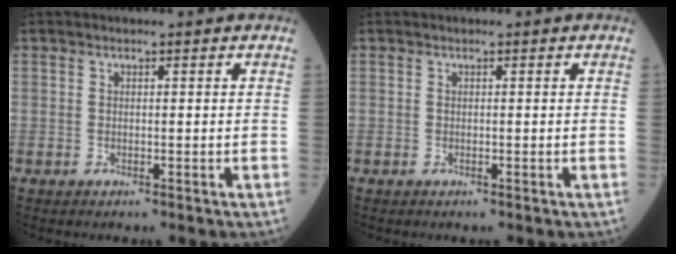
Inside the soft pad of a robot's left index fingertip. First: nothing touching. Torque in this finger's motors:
{"motor_torque": [0.00, 0.00, -0.02, 0.00]}